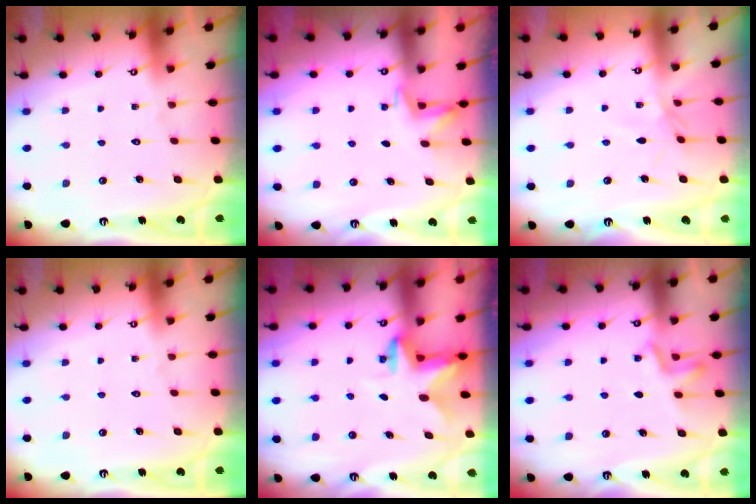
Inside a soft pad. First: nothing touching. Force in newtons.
{"total": 2.4, "press": 2.1, "slide": 1.2}
{"total": 2.3, "press": 2.3, "slide": 0.5}
{"total": 0.0}
{"total": 2.7, "press": 2.6, "slide": 0.5}
{"total": 4.6, "press": 4.3, "slide": 1.4}